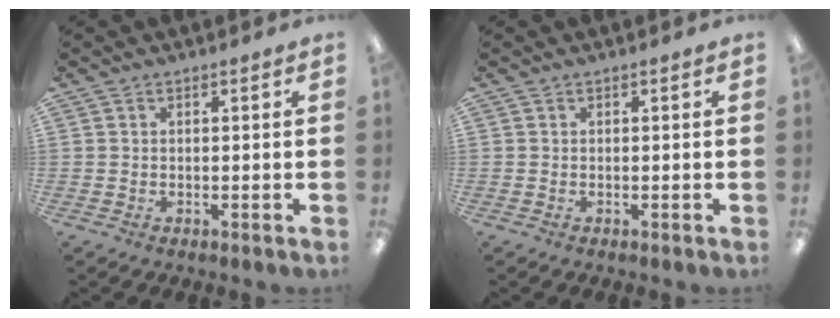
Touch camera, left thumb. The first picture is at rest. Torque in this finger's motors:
{"motor_torque": [0.00, 0.00, 0.00, 0.00, 0.00]}